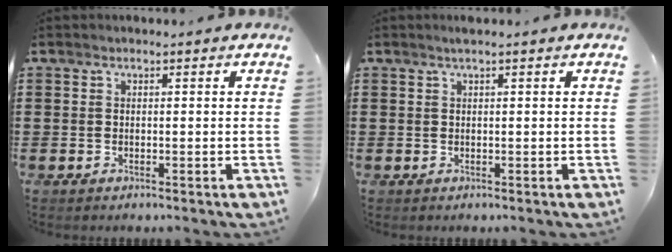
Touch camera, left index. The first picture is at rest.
{"total": 0.8, "force": [0.5, -0.1, 0.7], "torque": [-0.012, 0.000, 0.008]}